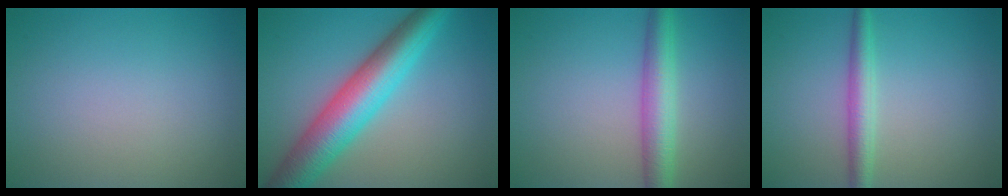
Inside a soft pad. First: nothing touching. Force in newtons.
{"total": 8.5, "press": 8.5, "slide": 0.0}
{"total": 4.2, "press": 4.2, "slide": 0.1}
{"total": 2.7, "press": 2.7, "slide": 0.1}